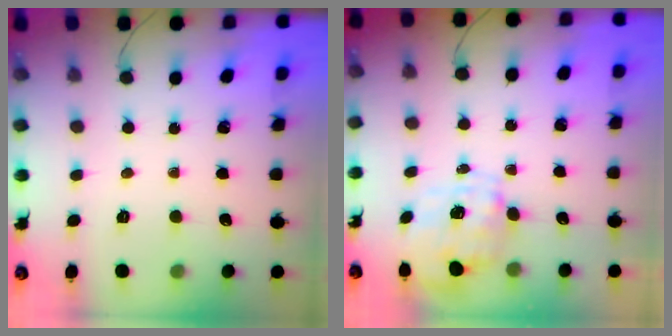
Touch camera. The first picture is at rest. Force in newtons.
{"total": 4.1, "press": 3.9, "slide": 1.3}